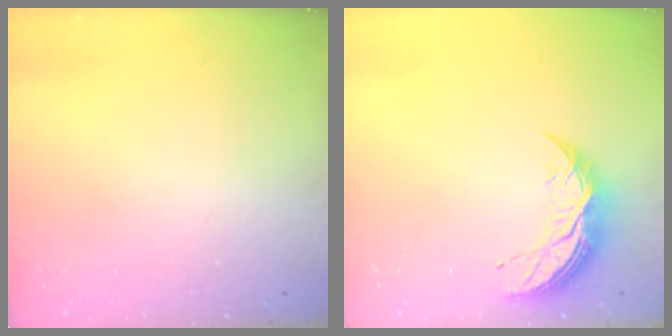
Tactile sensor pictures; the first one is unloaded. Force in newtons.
{"total": 8.4, "press": 8.4, "slide": 0.4}